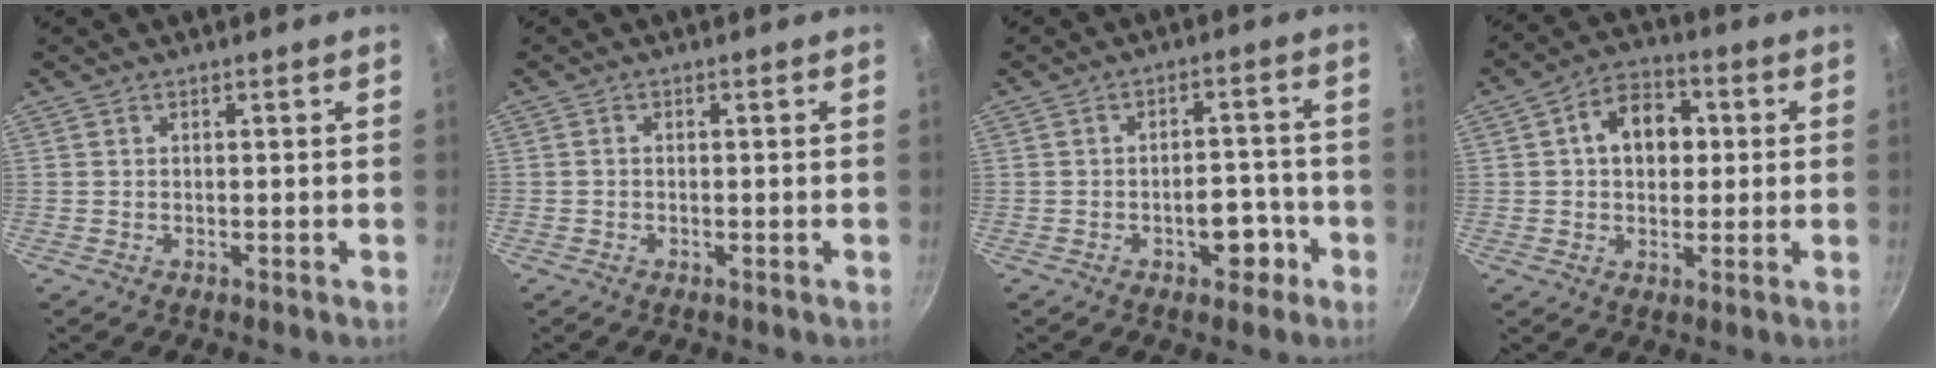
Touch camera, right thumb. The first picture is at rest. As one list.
[{"total": 0.5, "force": [-0.2, 0.4, 0.3], "torque": [-0.003, 0.003, -0.006]}, {"total": 6.4, "force": [-2.8, 3.8, 4.3], "torque": [-0.024, 0.030, -0.034]}, {"total": 9.9, "force": [1.5, 7.3, 6.5], "torque": [-0.060, 0.014, 0.011]}]